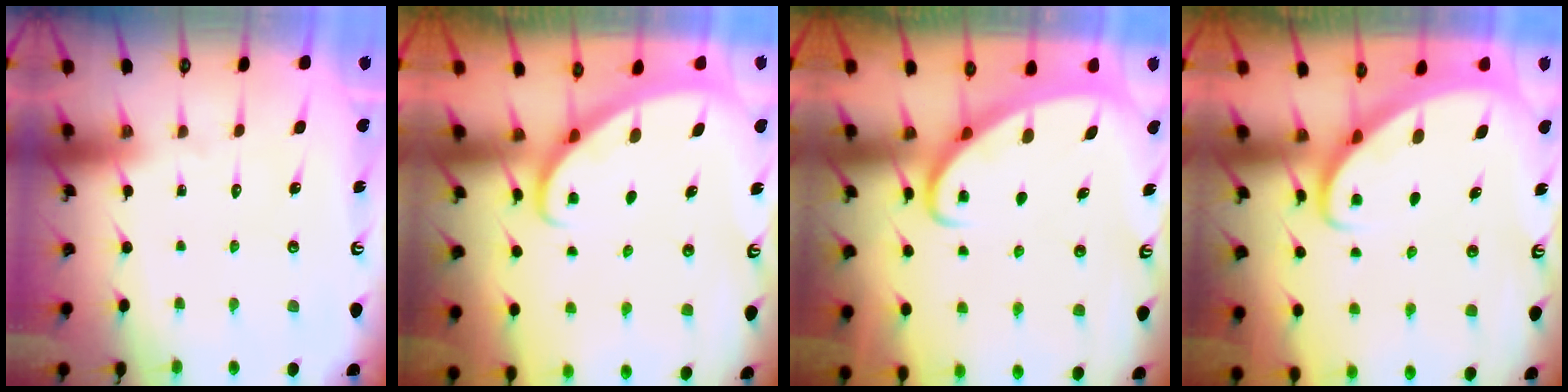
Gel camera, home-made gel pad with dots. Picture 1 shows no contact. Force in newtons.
{"total": 2.6, "press": 2.6, "slide": 0.1}
{"total": 2.4, "press": 2.4, "slide": 0.4}
{"total": 2.4, "press": 2.3, "slide": 0.3}